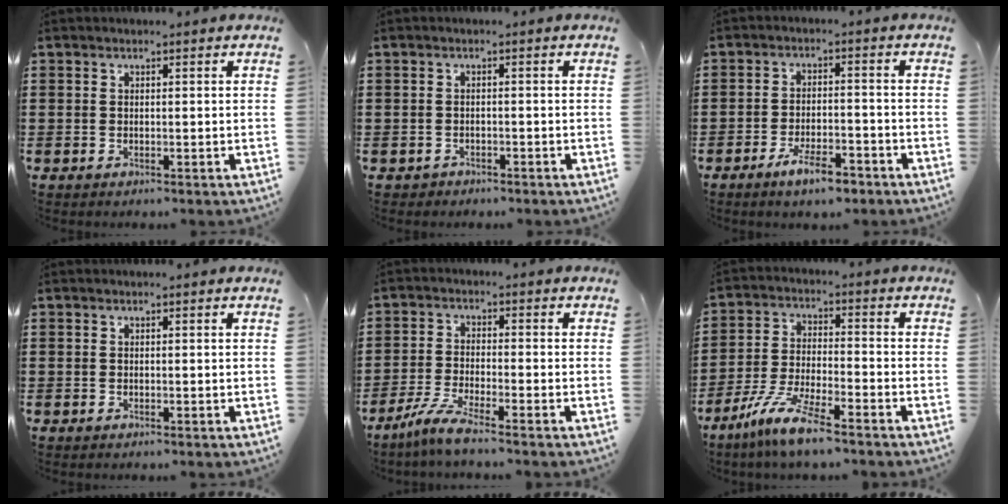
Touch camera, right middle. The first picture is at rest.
{"total": 1.1, "force": [-1.0, 0.4, -0.1], "torque": [-0.002, 0.000, -0.022]}
{"total": 5.7, "force": [-4.3, 1.3, 3.6], "torque": [-0.069, 0.001, -0.080]}
{"total": 0.0}
{"total": 4.9, "force": [-4.0, -0.1, 2.9], "torque": [-0.076, -0.019, -0.081]}
{"total": 8.7, "force": [-6.9, 0.3, 5.4], "torque": [-0.115, -0.009, -0.134]}